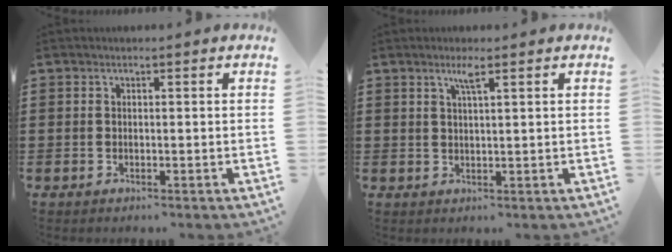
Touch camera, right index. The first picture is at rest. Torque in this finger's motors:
{"motor_torque": [0.02, -0.02, 0.01, 0.05]}